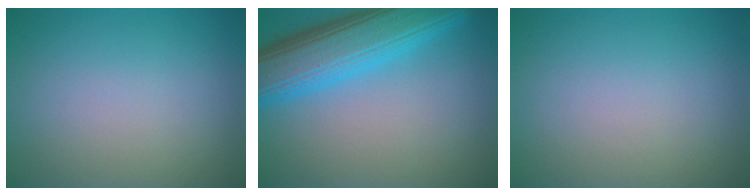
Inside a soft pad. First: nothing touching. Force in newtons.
{"total": 8.7, "press": 8.7, "slide": 0.2}
{"total": 0.0}